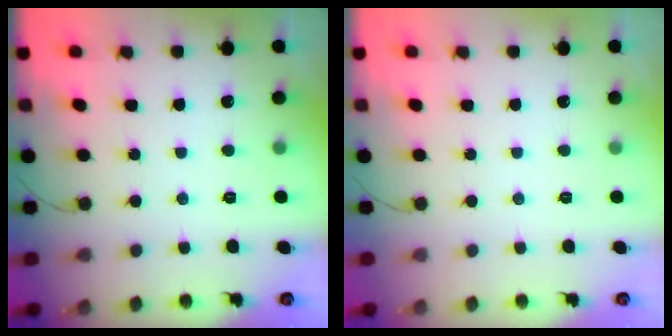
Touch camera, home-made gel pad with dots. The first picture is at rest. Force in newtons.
{"total": 0.0}